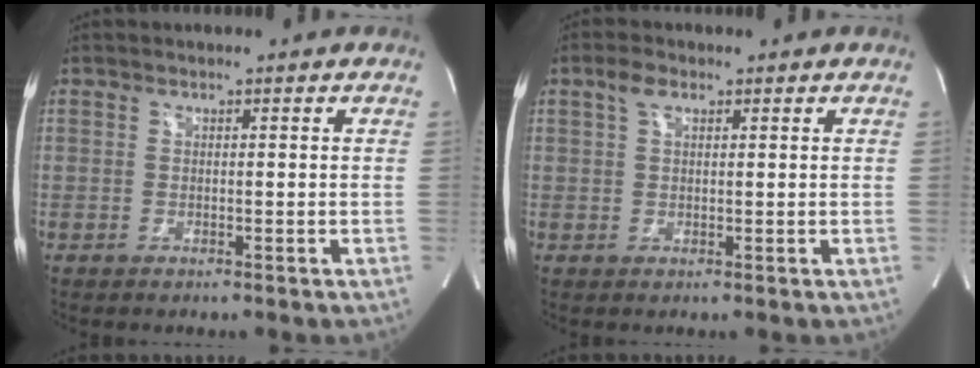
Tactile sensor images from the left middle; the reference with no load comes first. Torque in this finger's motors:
{"motor_torque": [0.11, 0.00, -0.02, 0.00]}